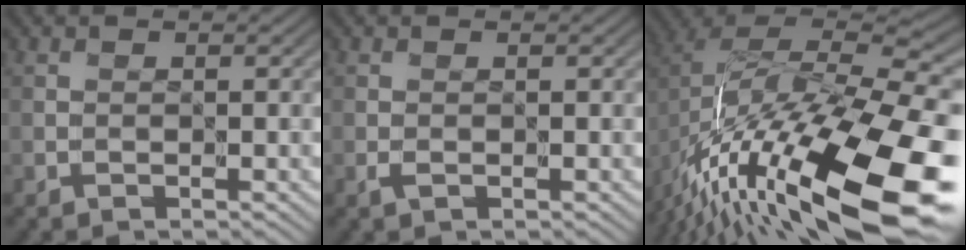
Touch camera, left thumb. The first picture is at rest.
{"total": 0.6, "force": [-0.1, 0.3, 0.5], "torque": [-0.014, -0.002, -0.005]}
{"total": 18.5, "force": [-8.8, 7.1, 14.6], "torque": [-0.268, -0.023, -0.136]}